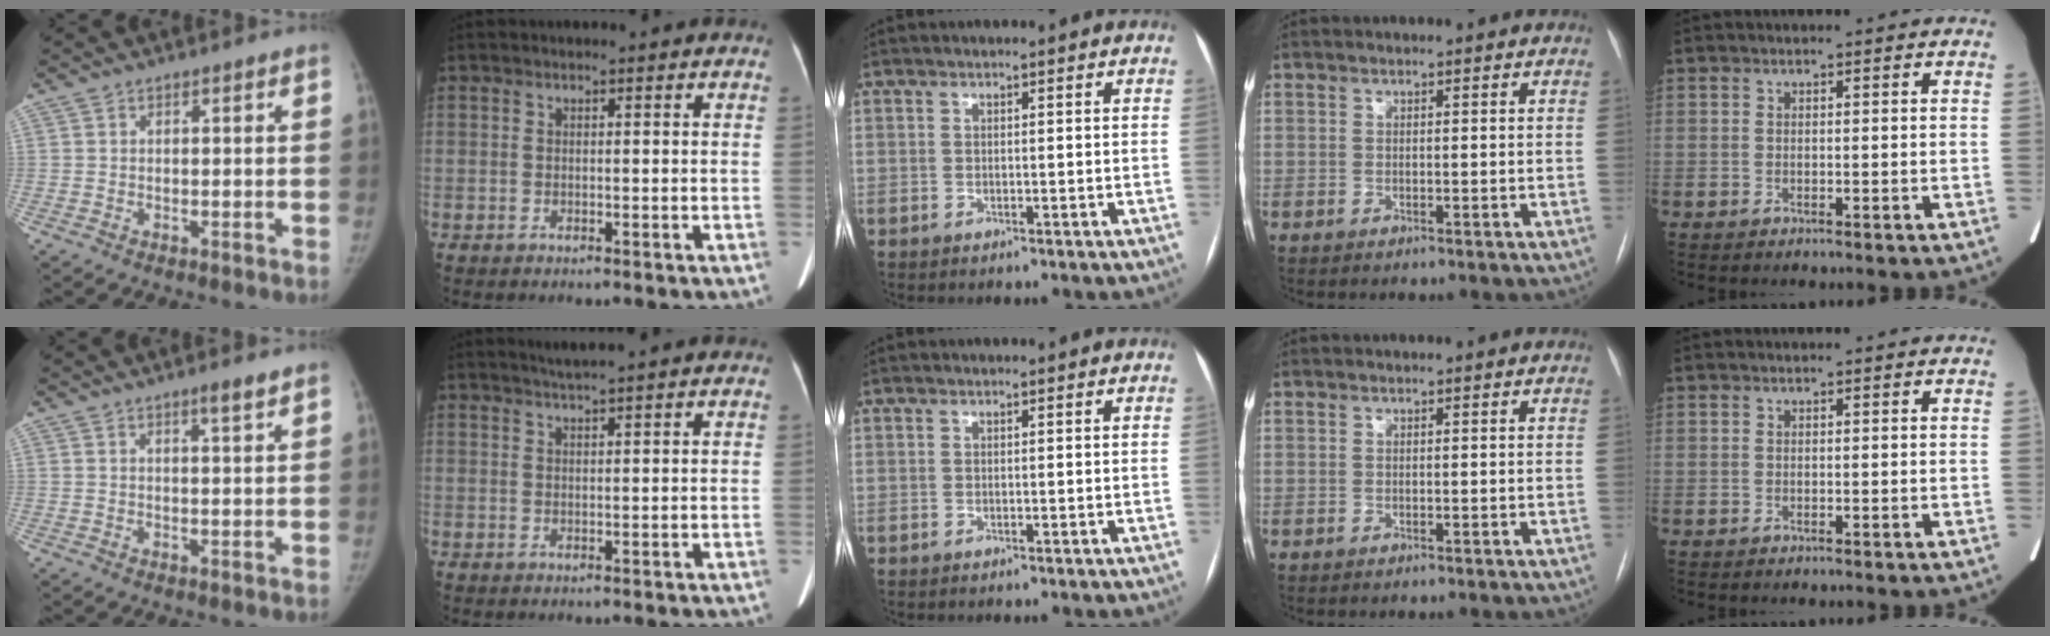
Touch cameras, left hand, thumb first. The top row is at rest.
{"thumb": {"total": 2.4, "force": [1.7, 0.1, 1.7], "torque": [-0.023, -0.013, 0.028]}, "index": {"total": 2.3, "force": [2.0, -0.6, 1.1], "torque": [-0.014, 0.011, 0.036]}}